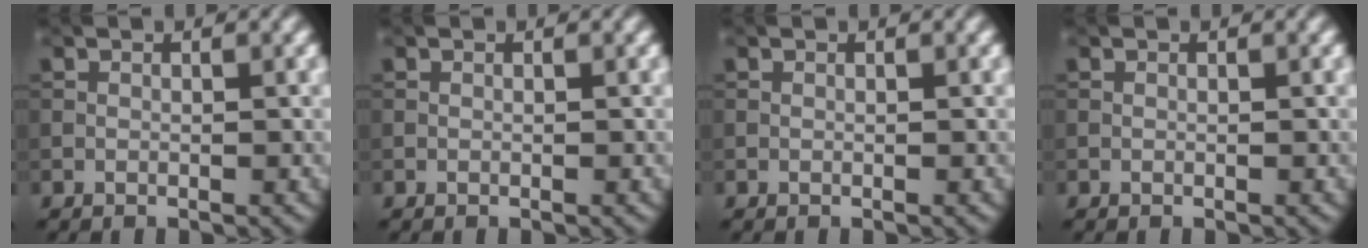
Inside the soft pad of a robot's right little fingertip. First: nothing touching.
{"total": 0.0}
{"total": 0.0}
{"total": 0.0}